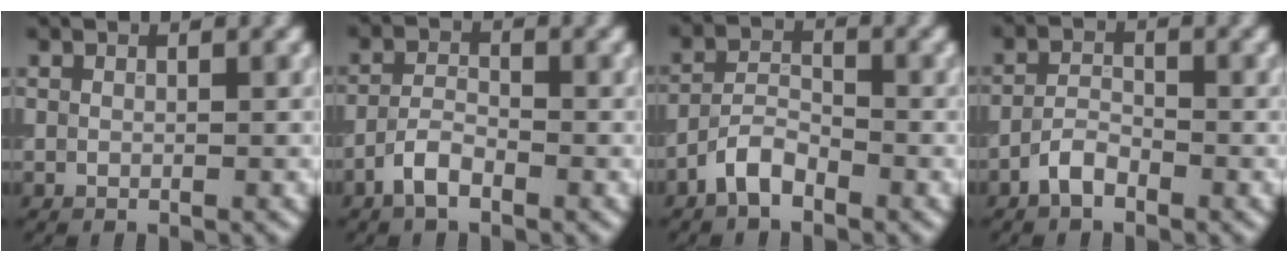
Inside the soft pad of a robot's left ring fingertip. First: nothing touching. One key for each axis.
{"total": 2.5, "fx": -1.6, "fy": 1.0, "fz": 1.7, "tx": -0.035, "ty": 0.005, "tz": -0.040}
{"total": 3.0, "fx": -2.1, "fy": 1.3, "fz": 1.7, "tx": -0.032, "ty": 0.010, "tz": -0.048}
{"total": 2.2, "fx": -1.6, "fy": 1.0, "fz": 1.3, "tx": -0.024, "ty": 0.007, "tz": -0.036}